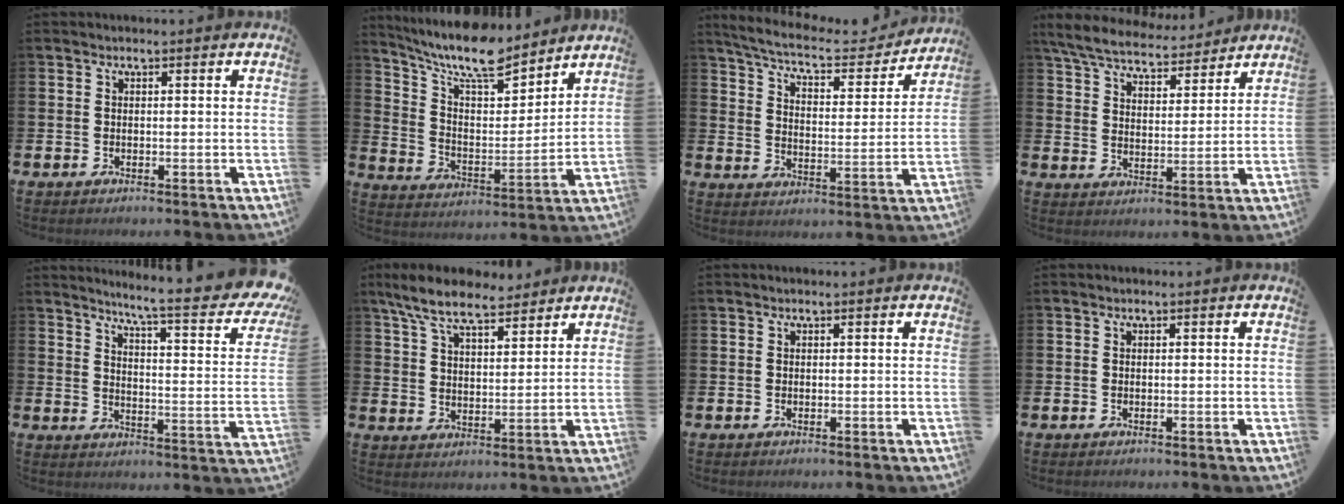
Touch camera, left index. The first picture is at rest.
{"total": 10.8, "force": [9.6, 2.6, 4.2], "torque": [-0.108, -0.064, 0.168]}
{"total": 7.4, "force": [6.7, 1.5, 2.9], "torque": [-0.080, -0.045, 0.110]}
{"total": 6.8, "force": [6.3, 1.7, 1.8], "torque": [-0.066, -0.033, 0.113]}
{"total": 6.8, "force": [5.6, 0.3, 3.9], "torque": [-0.067, -0.056, 0.080]}
{"total": 8.7, "force": [7.8, 2.3, 3.2], "torque": [-0.085, -0.027, 0.143]}
{"total": 0.0}
{"total": 0.0}